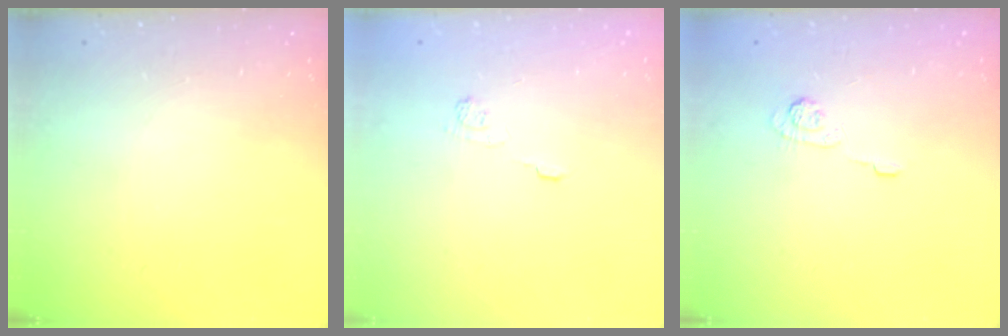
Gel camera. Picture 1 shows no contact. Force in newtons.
{"total": 2.3, "press": 1.8, "slide": 1.3}
{"total": 4.5, "press": 4.2, "slide": 1.6}